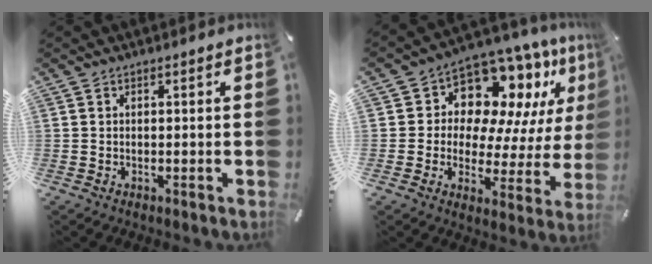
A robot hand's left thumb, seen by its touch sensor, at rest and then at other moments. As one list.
[{"total": 13.2, "force": [8.9, 8.3, 5.2], "torque": [-0.079, -0.090, 0.160]}]